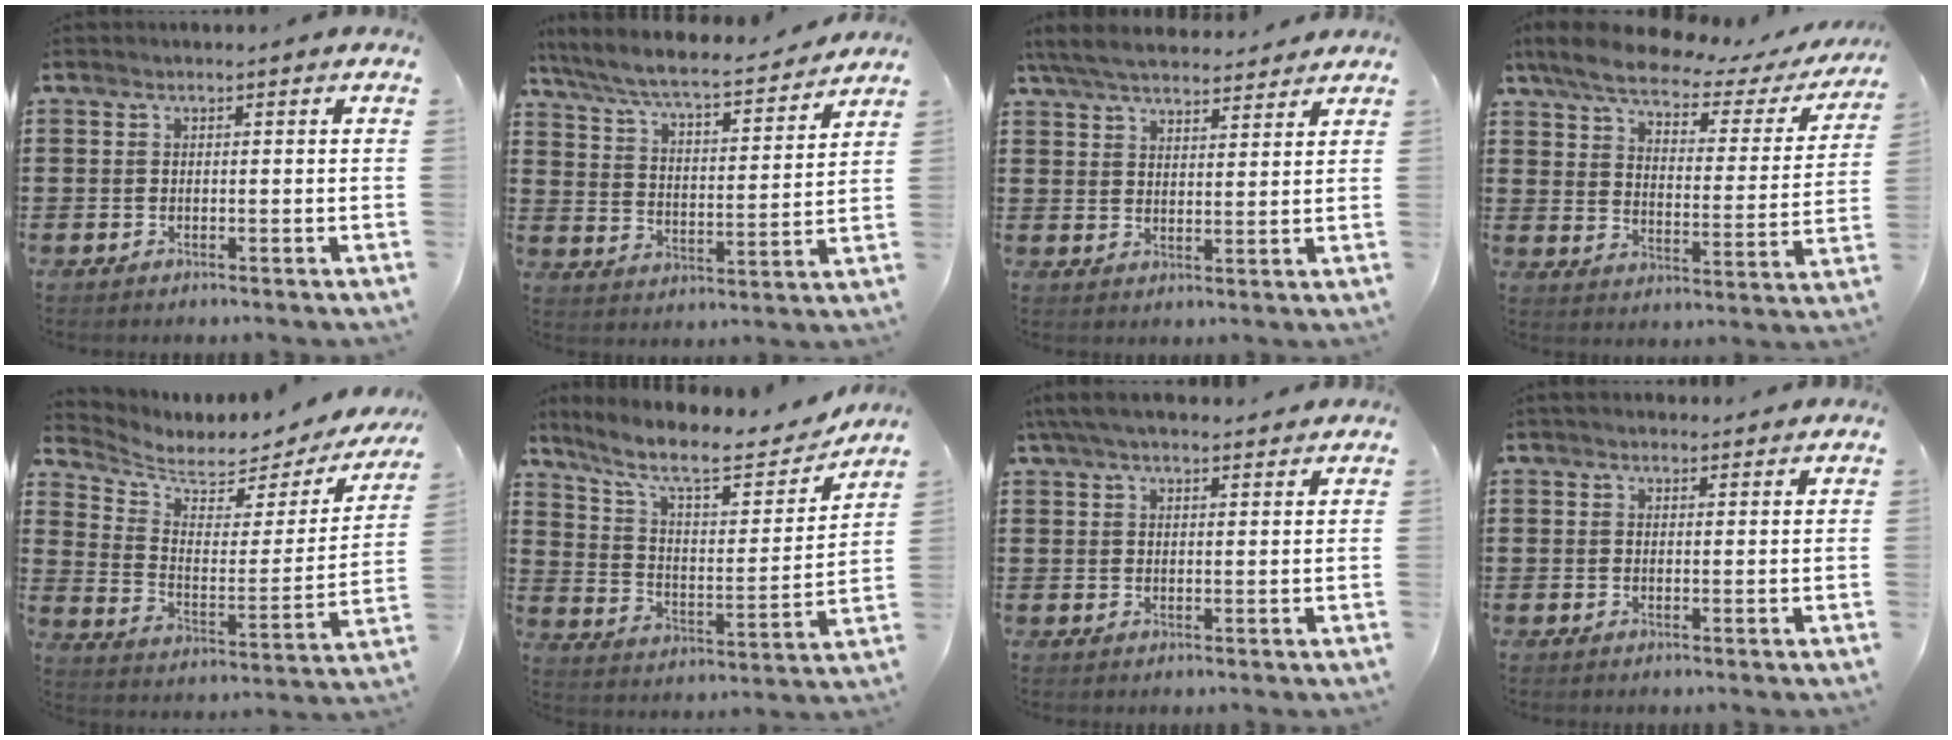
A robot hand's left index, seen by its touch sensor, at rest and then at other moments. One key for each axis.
{"total": 6.2, "fx": 5.7, "fy": 0.5, "fz": 2.4, "tx": -0.072, "ty": -0.041, "tz": 0.094}
{"total": 5.8, "fx": 5.4, "fy": 1.2, "fz": 1.8, "tx": -0.053, "ty": -0.016, "tz": 0.101}
{"total": 6.1, "fx": 5.0, "fy": 1.6, "fz": 3.1, "tx": -0.084, "ty": -0.025, "tz": 0.083}
{"total": 4.0, "fx": 3.4, "fy": 1.8, "fz": 1.0, "tx": -0.048, "ty": -0.038, "tz": 0.057}
{"total": 10.2, "fx": 8.0, "fy": 2.5, "fz": 5.9, "tx": -0.139, "ty": -0.044, "tz": 0.134}
{"total": 4.3, "fx": 3.7, "fy": 1.0, "fz": 2.0, "tx": -0.048, "ty": -0.003, "tz": 0.070}
{"total": 1.2, "fx": 1.1, "fy": 0.5, "fz": 0.2, "tx": -0.005, "ty": 0.004, "tz": 0.022}